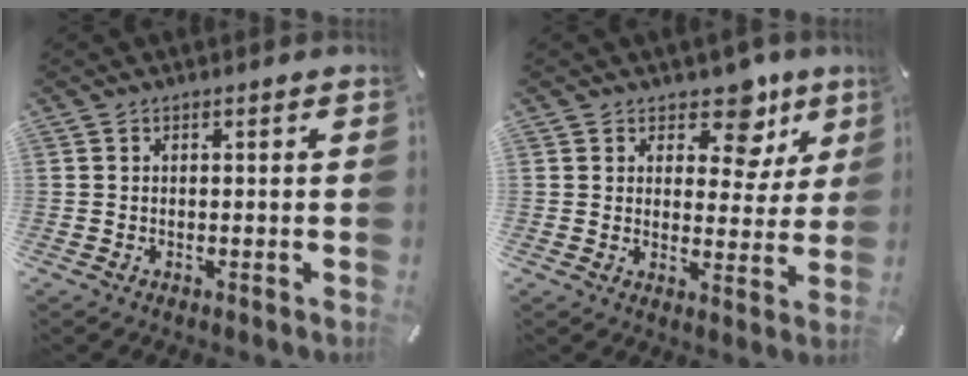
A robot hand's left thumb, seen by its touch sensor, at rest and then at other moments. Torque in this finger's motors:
{"motor_torque": [0.32, -0.50, 0.14, 0.05, -0.11]}